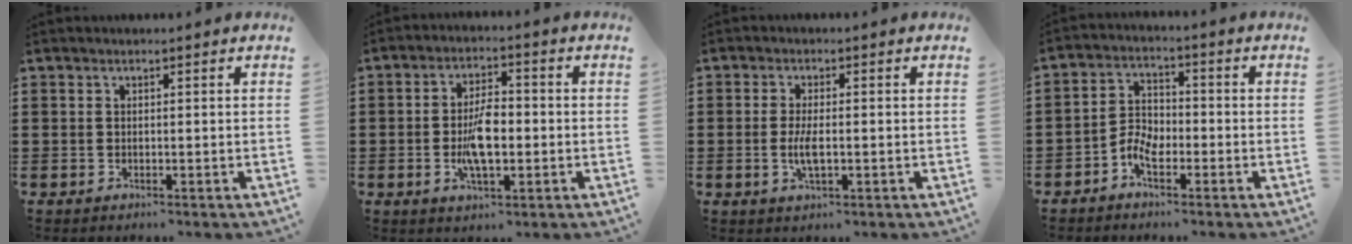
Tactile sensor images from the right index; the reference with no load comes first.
{"total": 7.1, "force": [-1.2, 3.1, 6.3], "torque": [-0.128, -0.006, -0.031]}
{"total": 3.7, "force": [-0.6, 1.1, 3.5], "torque": [-0.077, -0.006, -0.014]}
{"total": 4.2, "force": [-2.4, 2.1, 2.7], "torque": [-0.072, -0.002, -0.051]}